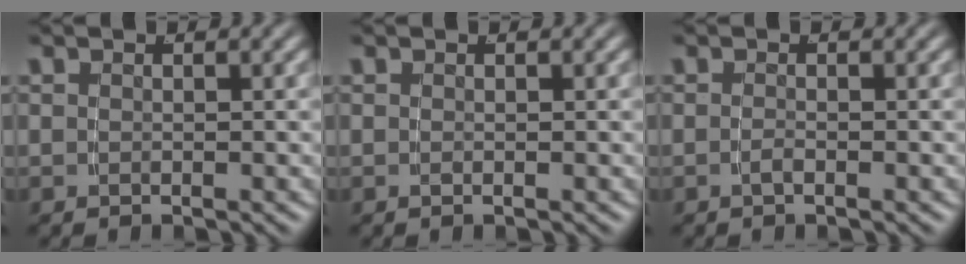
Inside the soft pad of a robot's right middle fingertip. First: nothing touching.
{"total": 0.0}
{"total": 0.8, "force": [-0.7, 0.2, 0.4], "torque": [-0.013, 0.000, -0.015]}